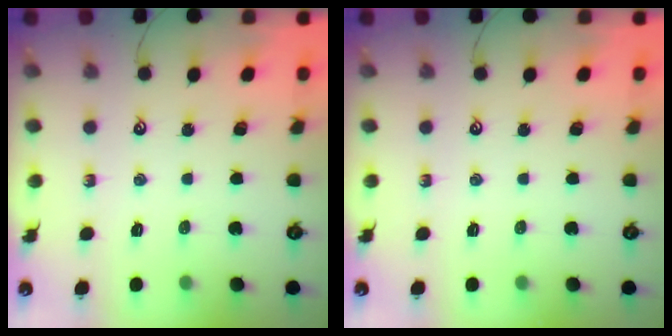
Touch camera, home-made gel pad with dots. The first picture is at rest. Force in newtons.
{"total": 0.0}